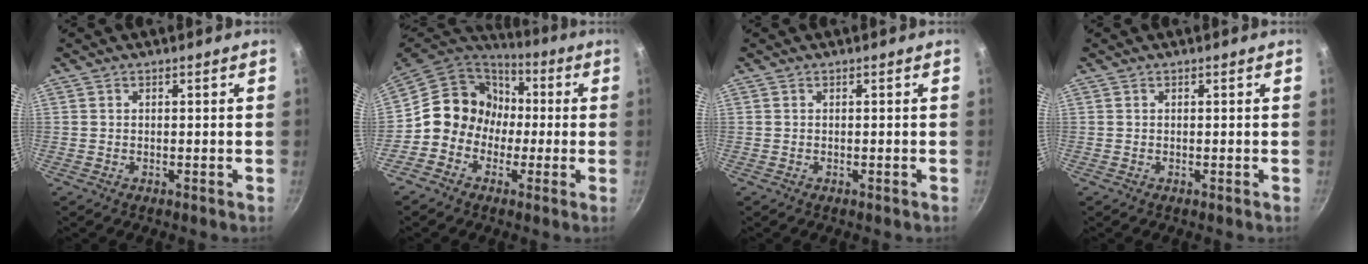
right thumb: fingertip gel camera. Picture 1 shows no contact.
{"total": 12.7, "force": [-0.8, 11.7, 4.9], "torque": [-0.036, 0.045, -0.031]}
{"total": 0.0}
{"total": 0.0}